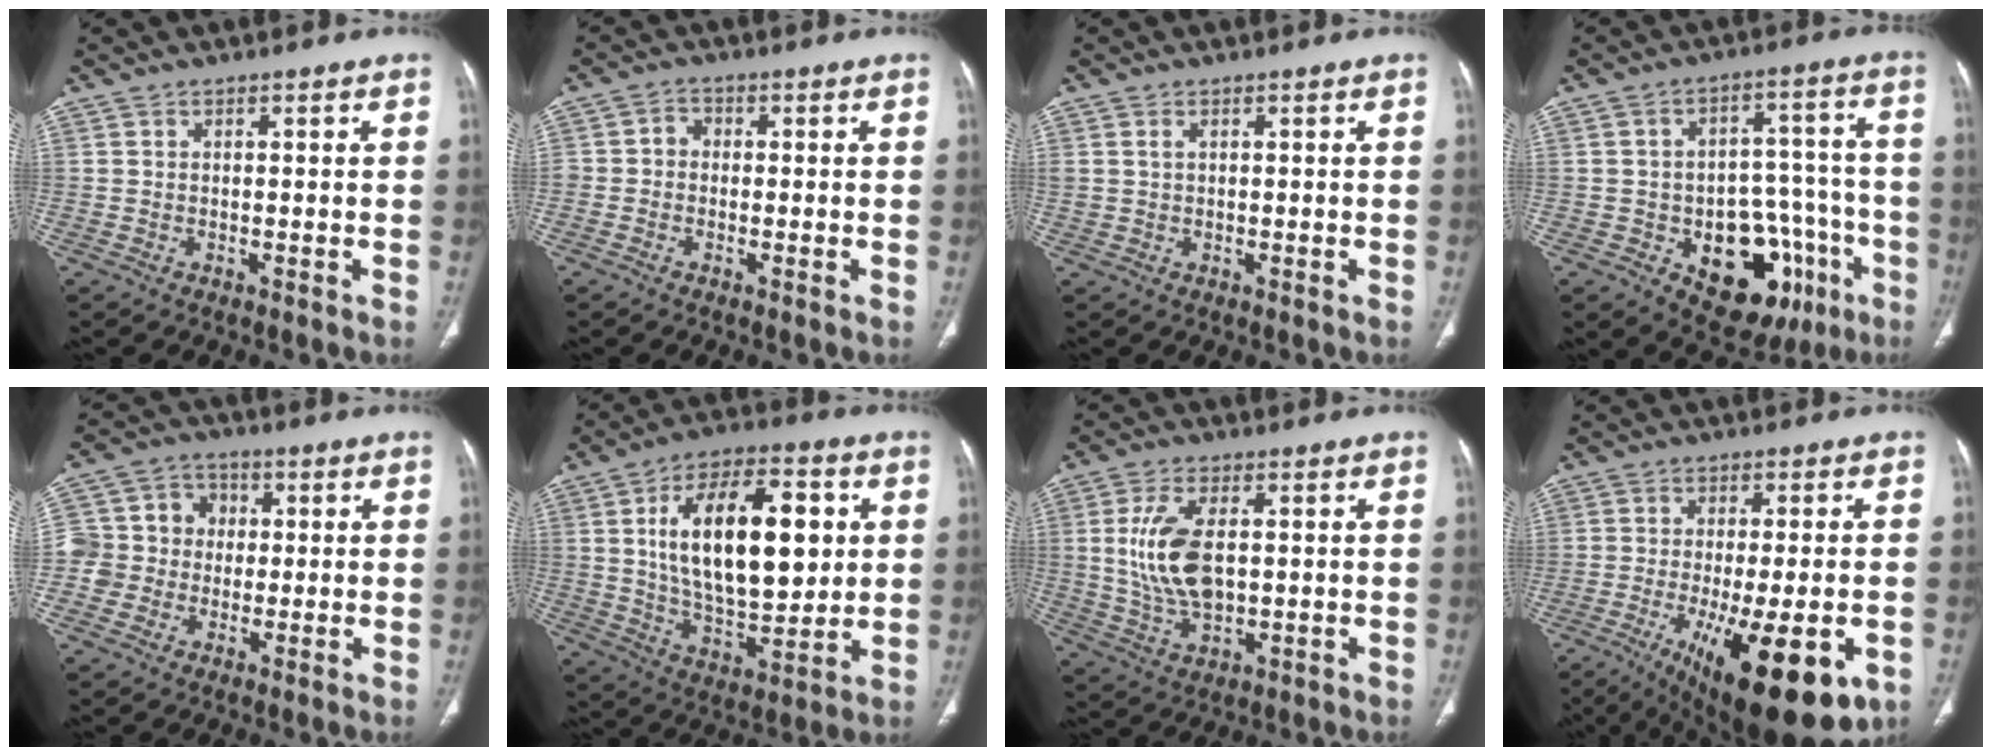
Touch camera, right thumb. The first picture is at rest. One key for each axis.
{"total": 2.5, "fx": -0.4, "fy": 2.2, "fz": 1.1, "tx": -0.005, "ty": 0.010, "tz": -0.015}
{"total": 1.2, "fx": 0.5, "fy": 0.7, "fz": 0.8, "tx": -0.022, "ty": 0.003, "tz": 0.016}
{"total": 19.4, "fx": -7.7, "fy": 11.7, "fz": 13.3, "tx": -0.139, "ty": 0.050, "tz": -0.091}
{"total": 10.0, "fx": -0.3, "fy": 9.5, "fz": 3.0, "tx": -0.024, "ty": 0.029, "tz": -0.010}
{"total": 22.6, "fx": 4.4, "fy": 11.2, "fz": 19.1, "tx": -0.283, "ty": -0.010, "tz": 0.074}
{"total": 11.5, "fx": 1.2, "fy": 6.2, "fz": 9.6, "tx": -0.195, "ty": -0.008, "tz": 0.032}
{"total": 20.6, "fx": -8.2, "fy": 7.2, "fz": 17.5, "tx": -0.233, "ty": -0.021, "tz": -0.106}